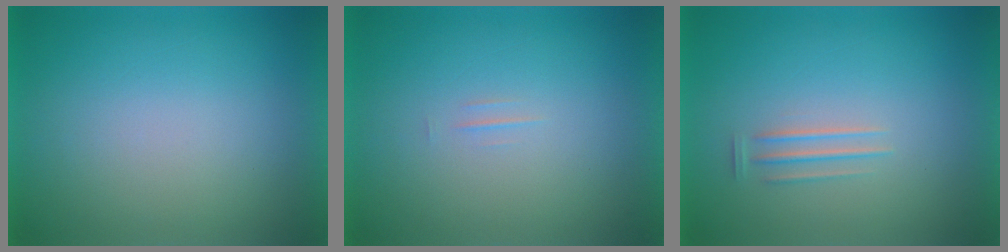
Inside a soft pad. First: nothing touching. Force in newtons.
{"total": 1.3}
{"total": 1.2}